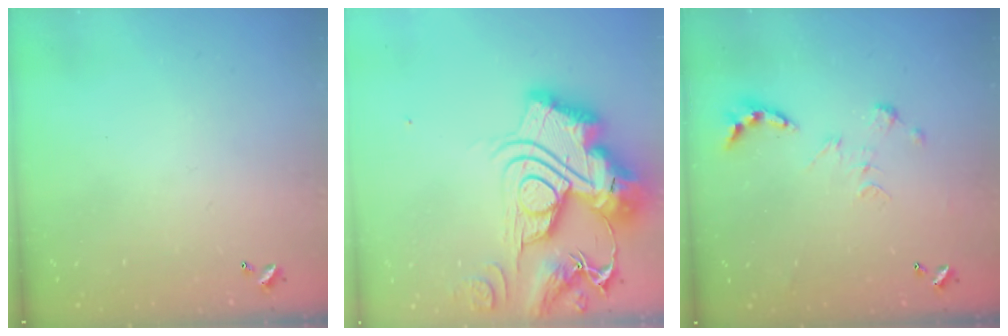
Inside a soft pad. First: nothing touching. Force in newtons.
{"total": 0.6, "press": 0.6, "slide": 0.0}
{"total": 0.0}